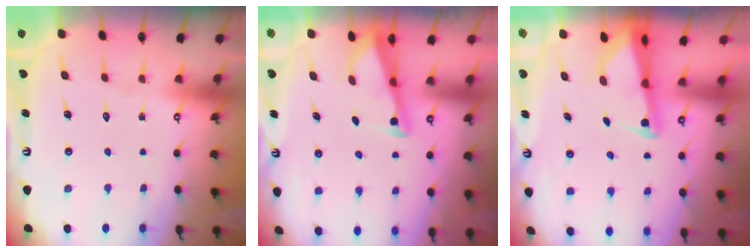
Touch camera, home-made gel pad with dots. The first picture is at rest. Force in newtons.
{"total": 3.0, "press": 2.9, "slide": 0.3}
{"total": 2.5, "press": 2.5, "slide": 0.5}